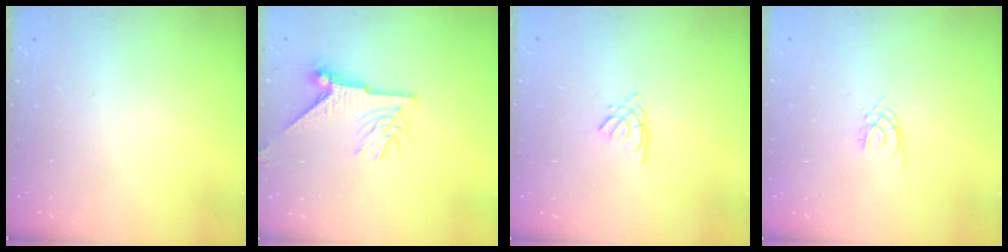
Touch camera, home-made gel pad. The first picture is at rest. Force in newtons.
{"total": 9.2, "press": 9.2, "slide": 0.3}
{"total": 1.7, "press": 1.7, "slide": 0.4}
{"total": 2.4, "press": 2.4, "slide": 0.3}